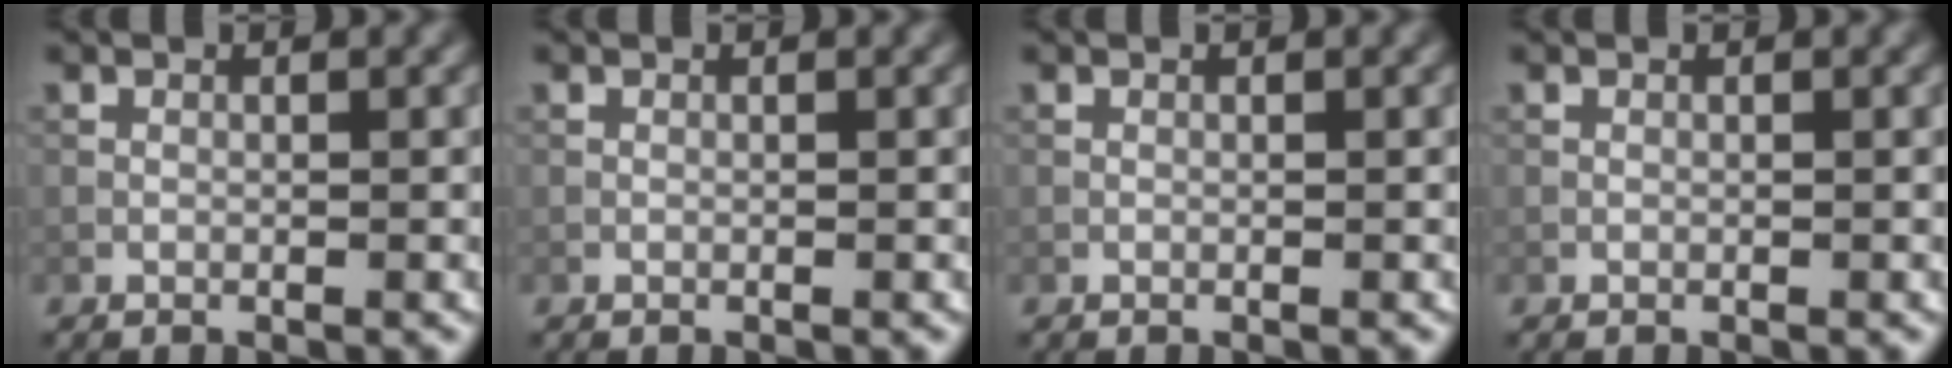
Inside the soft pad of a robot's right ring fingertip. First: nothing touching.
{"total": 0.0}
{"total": 0.0}
{"total": 0.0}